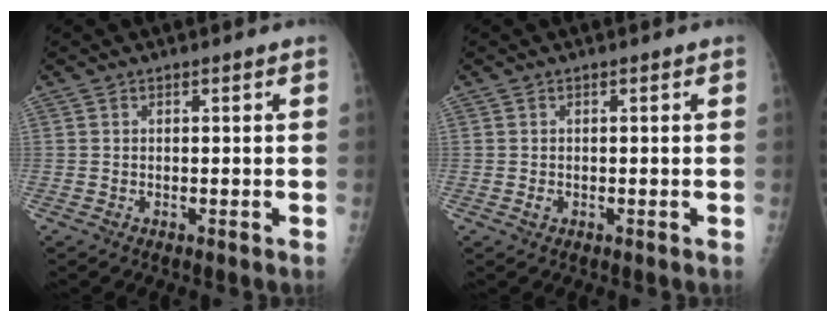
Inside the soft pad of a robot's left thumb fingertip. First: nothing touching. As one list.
[{"total": 0.7, "force": [-0.4, 0.6, 0.1], "torque": [-0.001, -0.001, -0.004]}]